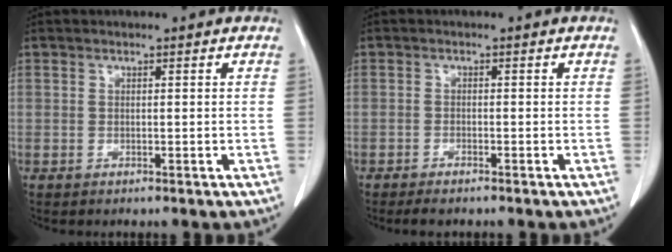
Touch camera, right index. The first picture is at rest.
{"total": 2.1, "force": [-1.7, 0.5, 1.1], "torque": [-0.020, -0.004, -0.024]}